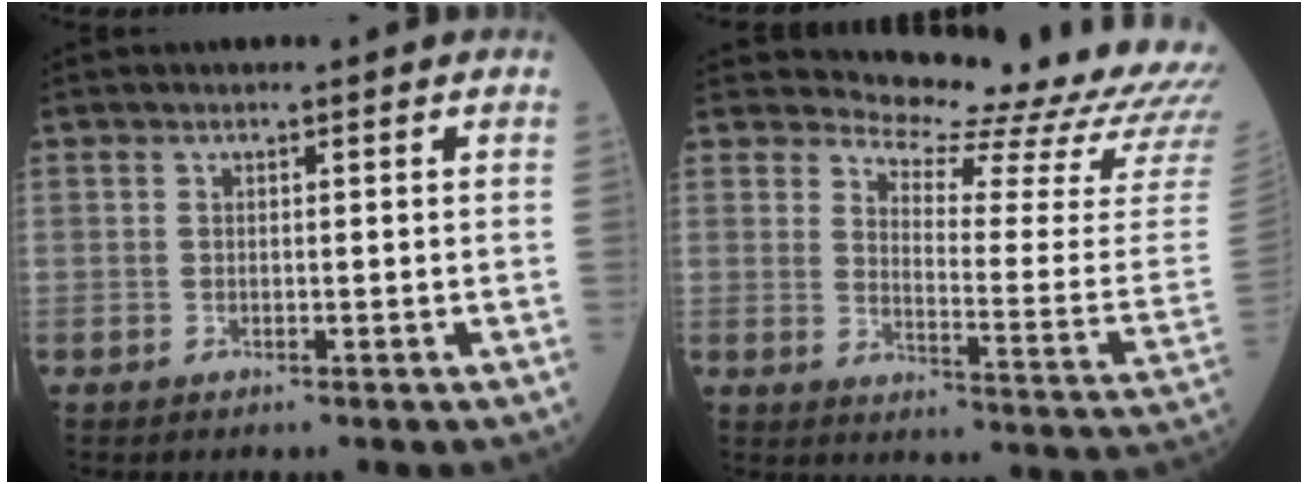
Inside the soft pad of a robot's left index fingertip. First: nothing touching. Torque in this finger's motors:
{"motor_torque": [0.96, -1.18, 0.14, 0.00]}